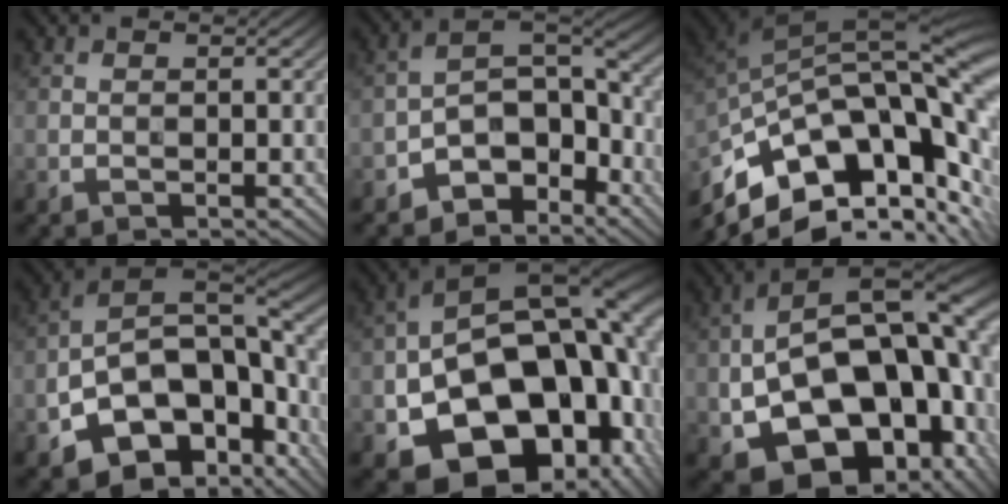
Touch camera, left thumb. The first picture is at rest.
{"total": 7.9, "force": [-5.2, 4.3, 4.2], "torque": [-0.054, 0.004, -0.107]}
{"total": 16.0, "force": [-6.7, 7.8, 12.2], "torque": [-0.230, -0.017, -0.104]}
{"total": 17.2, "force": [-6.3, 10.1, 12.4], "torque": [-0.227, -0.033, -0.089]}
{"total": 21.9, "force": [-6.7, 14.2, 15.3], "torque": [-0.230, -0.038, -0.080]}
{"total": 22.6, "force": [-2.9, 13.8, 17.7], "torque": [-0.322, -0.040, -0.014]}